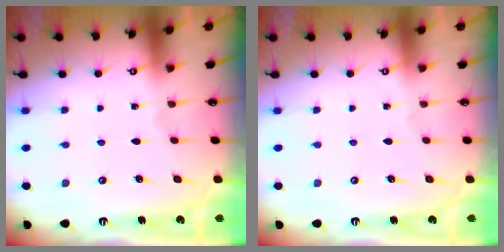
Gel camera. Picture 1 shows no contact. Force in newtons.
{"total": 0.0}